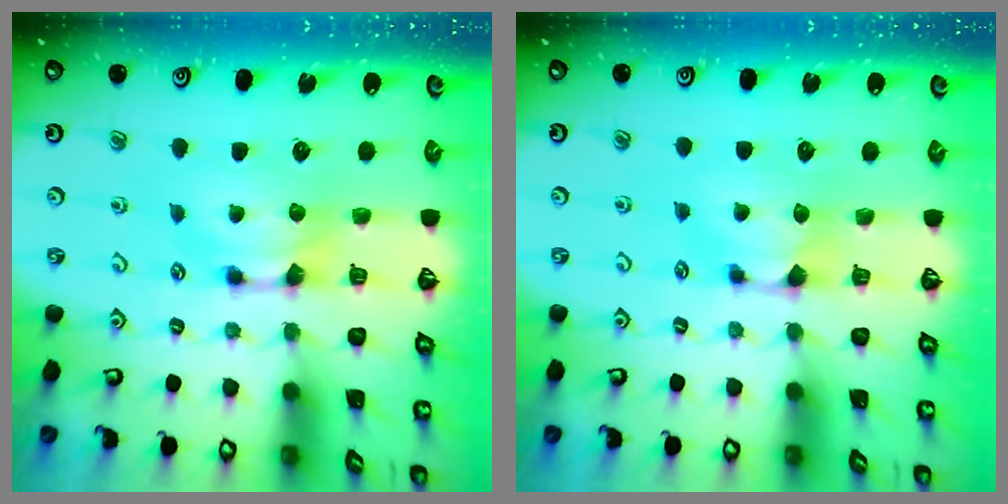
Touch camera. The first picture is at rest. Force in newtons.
{"total": 0.9, "press": 0.6, "slide": 0.6}